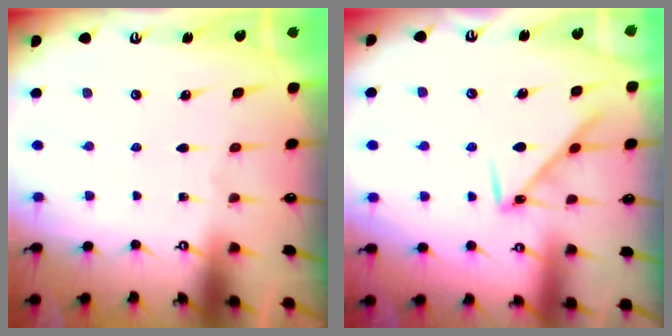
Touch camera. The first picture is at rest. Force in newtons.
{"total": 8.0, "press": 7.9, "slide": 1.1}